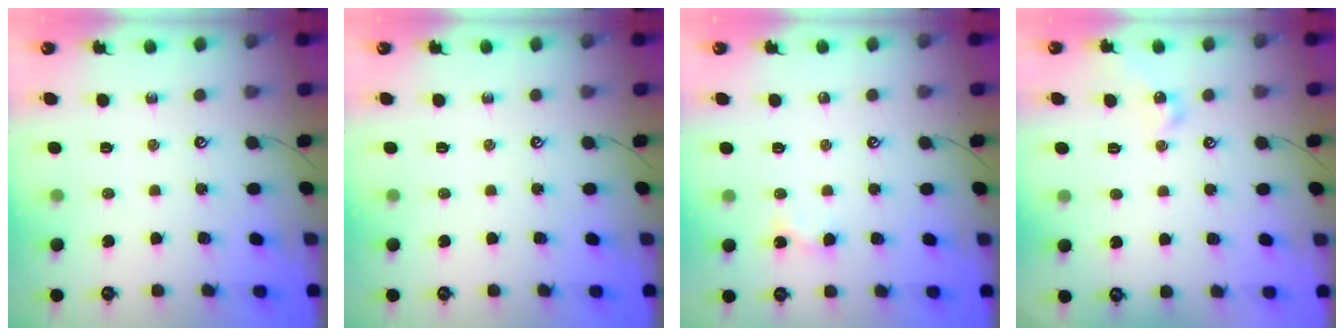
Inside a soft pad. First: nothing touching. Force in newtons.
{"total": 0.0}
{"total": 2.3, "press": 2.3, "slide": 0.2}
{"total": 6.0, "press": 5.9, "slide": 0.7}